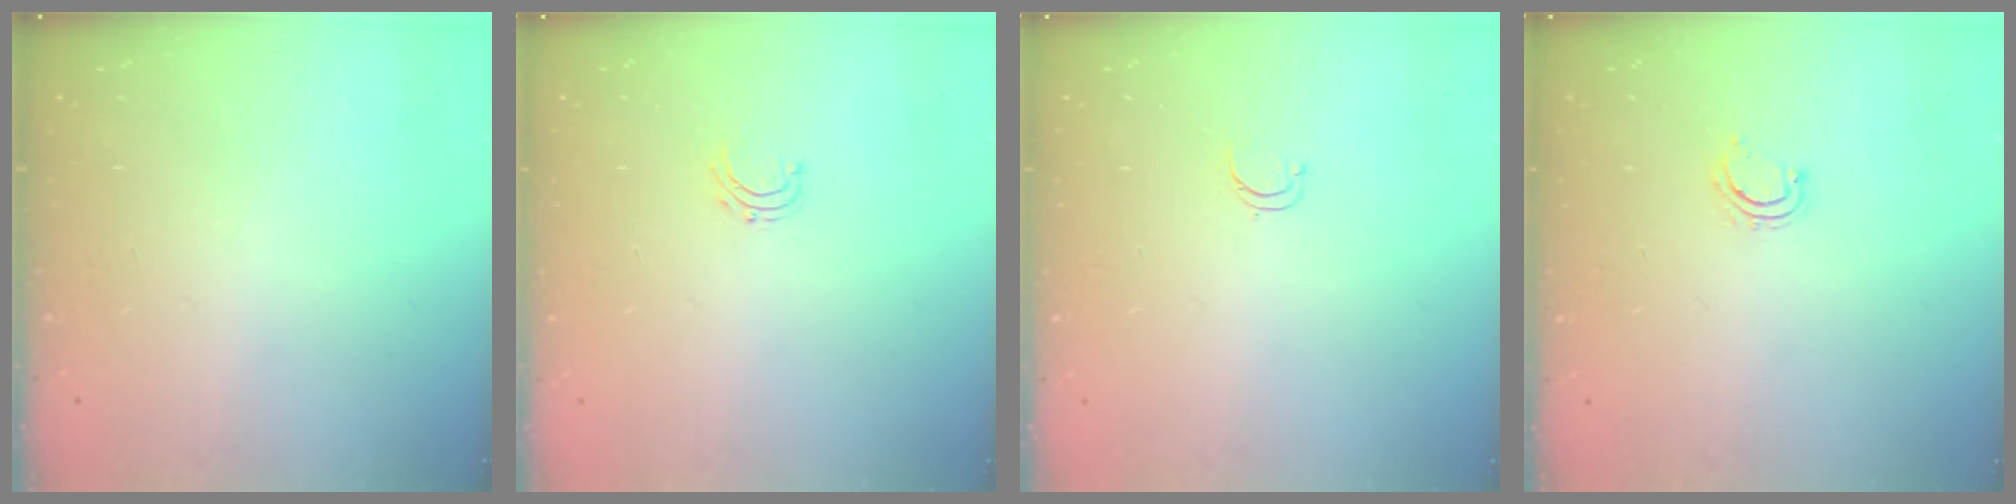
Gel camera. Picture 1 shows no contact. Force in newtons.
{"total": 3.7, "press": 3.7, "slide": 0.3}
{"total": 3.1, "press": 3.1, "slide": 0.4}
{"total": 4.1, "press": 4.0, "slide": 1.0}